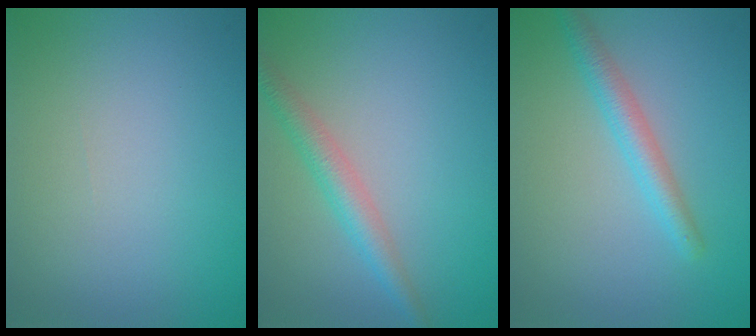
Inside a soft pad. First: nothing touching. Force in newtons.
{"total": 2.9, "press": 2.9, "slide": 0.1}
{"total": 2.7, "press": 2.7, "slide": 0.1}